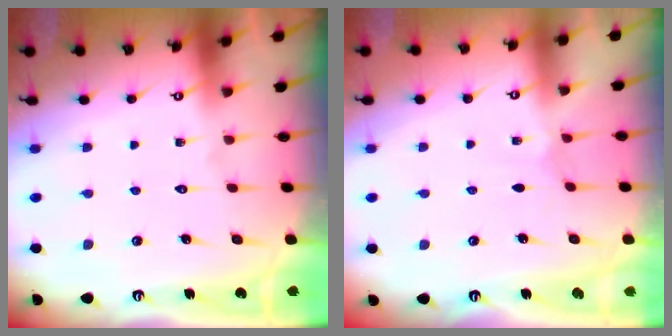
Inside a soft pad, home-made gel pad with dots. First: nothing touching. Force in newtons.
{"total": 0.5, "press": 0.5, "slide": 0.2}